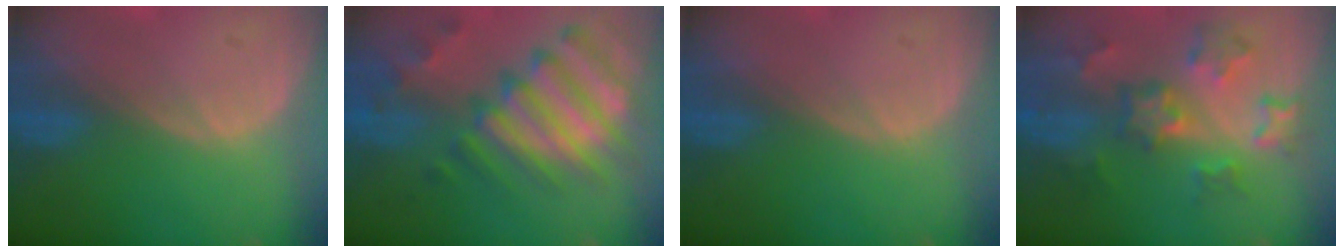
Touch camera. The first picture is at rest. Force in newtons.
{"total": 12.3, "press": 10.6, "slide": 6.2}
{"total": 0.0}
{"total": 8.7, "press": 7.8, "slide": 3.9}